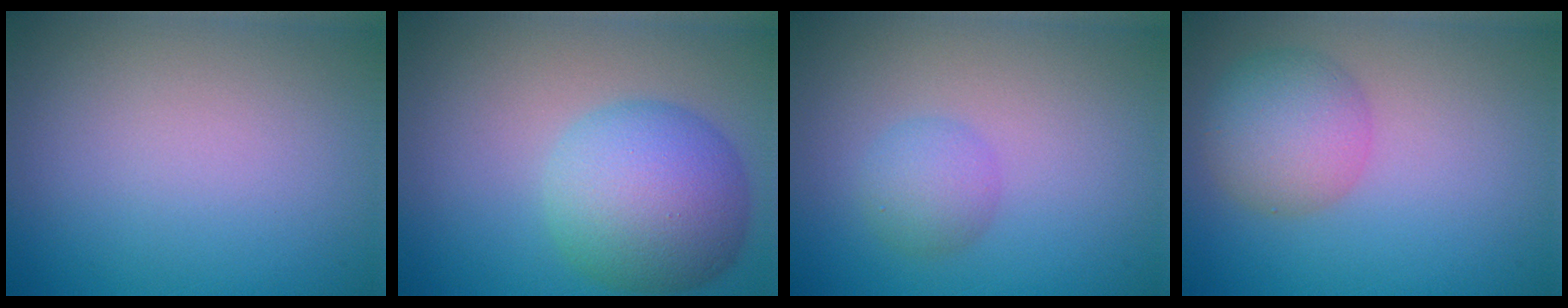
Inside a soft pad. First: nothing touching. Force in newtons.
{"total": 7.9, "press": 7.9, "slide": 0.1}
{"total": 2.2, "press": 2.2, "slide": 0.1}
{"total": 4.4, "press": 4.4, "slide": 0.2}